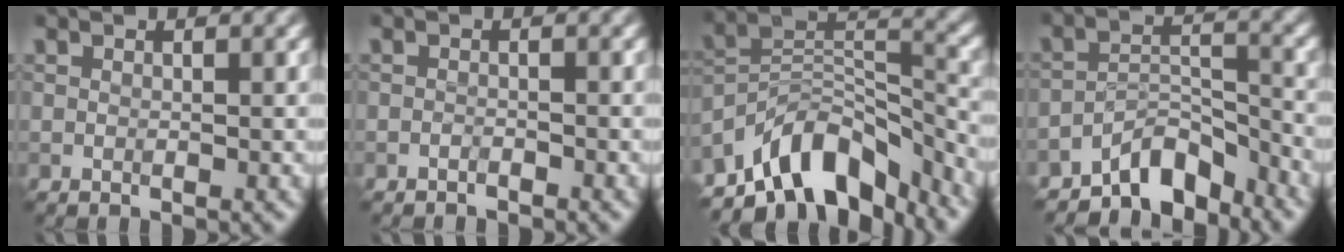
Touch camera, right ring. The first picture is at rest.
{"total": 0.7, "force": [-0.7, 0.1, 0.1], "torque": [0.000, 0.001, -0.014]}
{"total": 10.1, "force": [-7.5, 4.4, 5.1], "torque": [-0.075, 0.005, -0.146]}
{"total": 5.4, "force": [-4.6, 1.9, 2.0], "torque": [-0.014, 0.007, -0.087]}